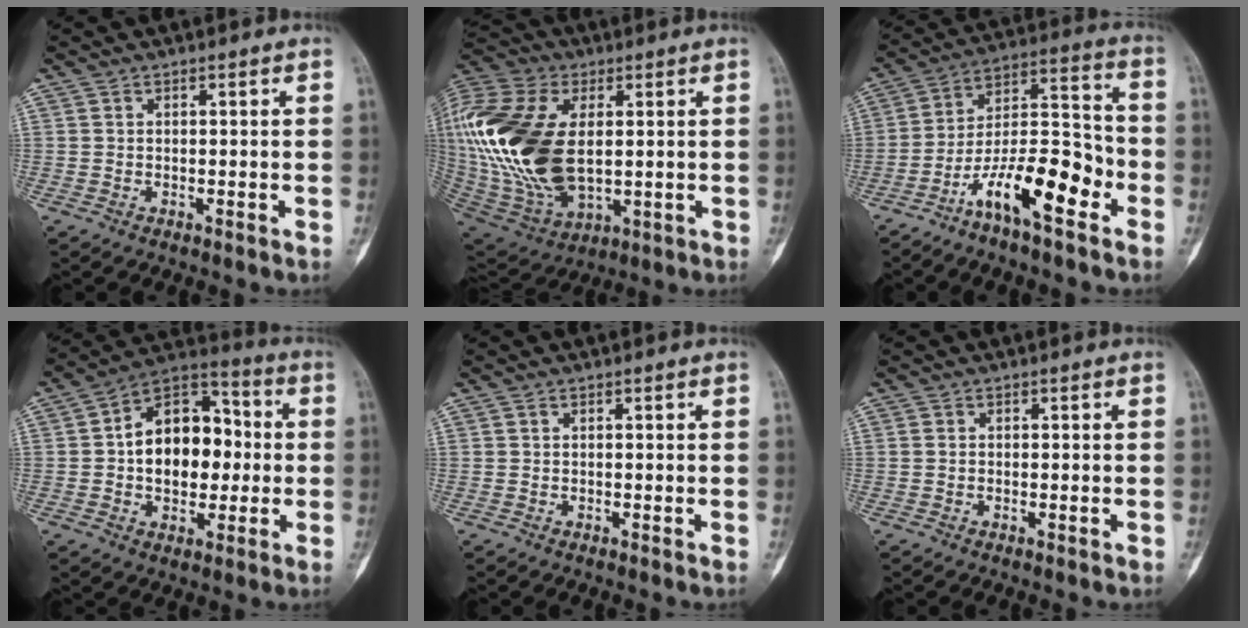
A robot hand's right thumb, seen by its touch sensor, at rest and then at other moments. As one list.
[{"total": 27.2, "force": [2.3, 15.7, 22.1], "torque": [-0.490, -0.016, 0.051]}, {"total": 15.3, "force": [-7.8, 4.9, 12.2], "torque": [-0.200, 0.075, -0.140]}, {"total": 16.2, "force": [0.2, 11.0, 11.9], "torque": [-0.133, 0.036, -0.006]}, {"total": 0.0}, {"total": 0.6, "force": [-0.2, 0.5, 0.3], "torque": [-0.003, 0.003, -0.004]}]